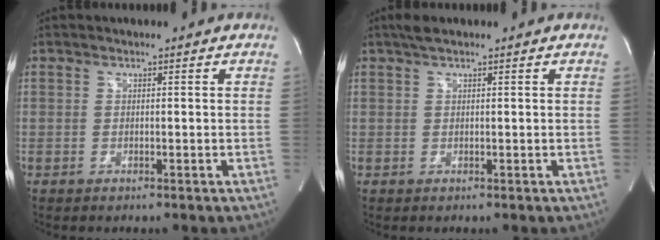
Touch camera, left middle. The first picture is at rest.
{"total": 1.9, "force": [1.4, 0.4, 1.2], "torque": [-0.025, 0.017, 0.026]}